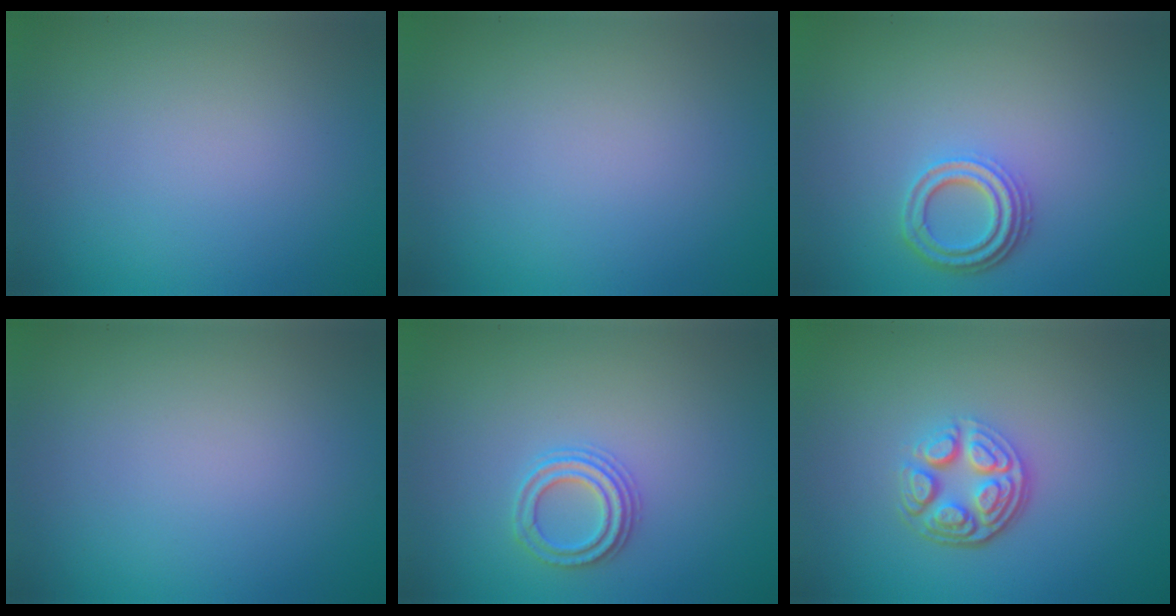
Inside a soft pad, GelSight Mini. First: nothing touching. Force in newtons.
{"total": 0.0}
{"total": 3.4, "press": 2.7, "slide": 2.1}
{"total": 0.0}
{"total": 2.3, "press": 2.2, "slide": 0.6}
{"total": 4.5, "press": 3.3, "slide": 3.0}